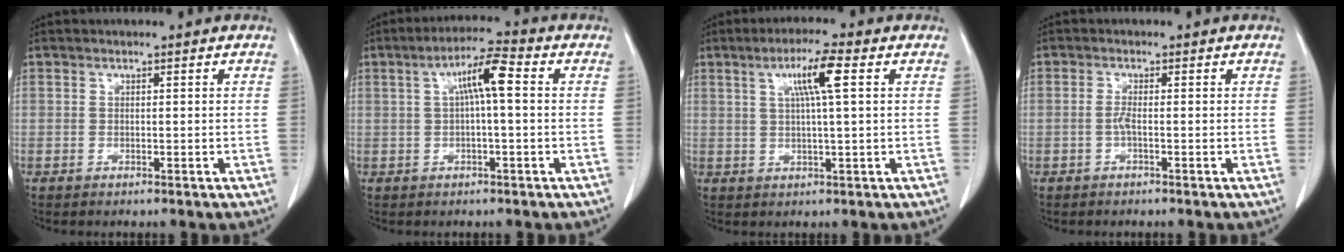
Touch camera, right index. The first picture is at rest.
{"total": 6.3, "force": [1.0, 0.6, 6.2], "torque": [-0.110, 0.020, 0.015]}
{"total": 6.2, "force": [2.0, -0.3, 5.8], "torque": [-0.103, 0.006, 0.035]}
{"total": 1.3, "force": [-0.4, 0.0, 1.2], "torque": [-0.026, 0.000, -0.010]}